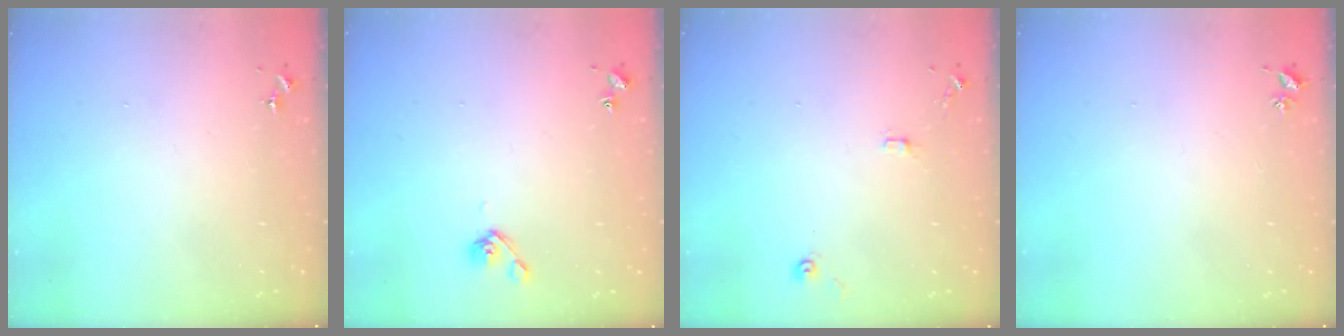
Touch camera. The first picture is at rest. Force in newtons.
{"total": 4.8, "press": 4.8, "slide": 0.8}
{"total": 8.0, "press": 8.0, "slide": 0.7}
{"total": 2.6, "press": 2.6, "slide": 0.3}